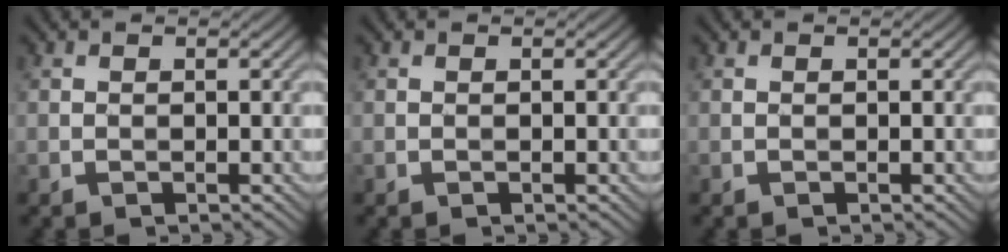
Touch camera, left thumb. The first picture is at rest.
{"total": 0.0}
{"total": 0.0}